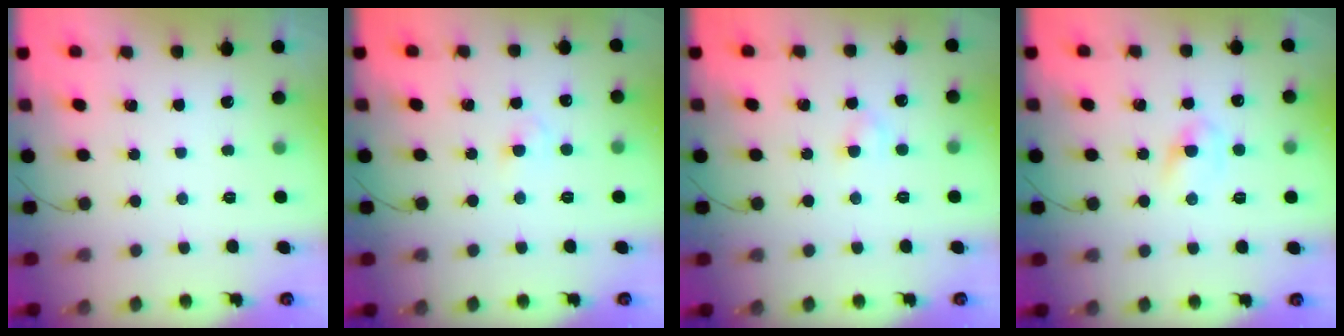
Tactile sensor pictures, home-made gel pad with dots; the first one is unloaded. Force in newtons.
{"total": 2.5, "press": 2.3, "slide": 1.0}
{"total": 2.9, "press": 2.7, "slide": 1.1}
{"total": 3.5, "press": 3.3, "slide": 1.2}